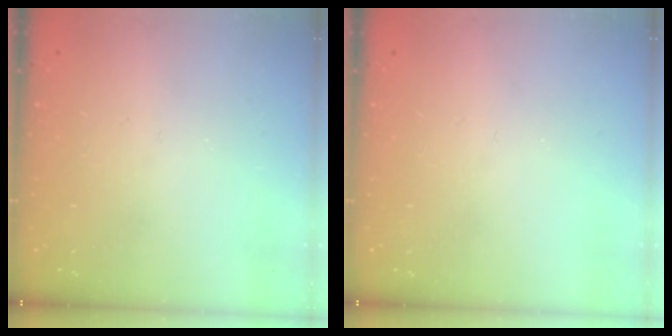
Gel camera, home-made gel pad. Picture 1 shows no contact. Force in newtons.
{"total": 0.0}